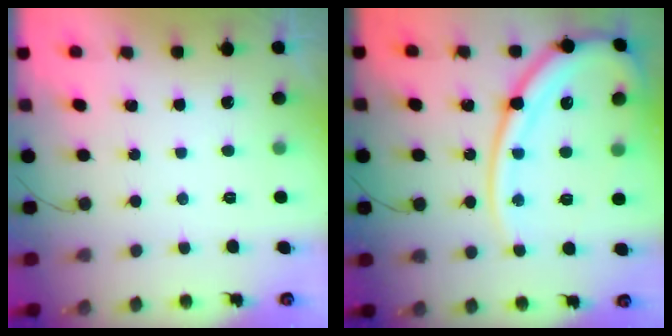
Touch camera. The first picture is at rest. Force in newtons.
{"total": 17.9, "press": 17.8, "slide": 1.8}